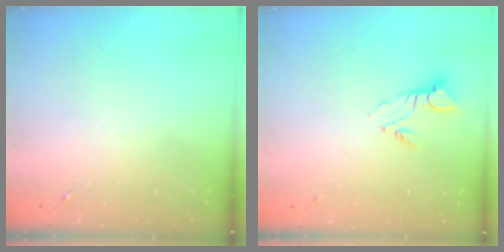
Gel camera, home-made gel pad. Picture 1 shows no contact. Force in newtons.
{"total": 4.2, "press": 4.2, "slide": 0.1}